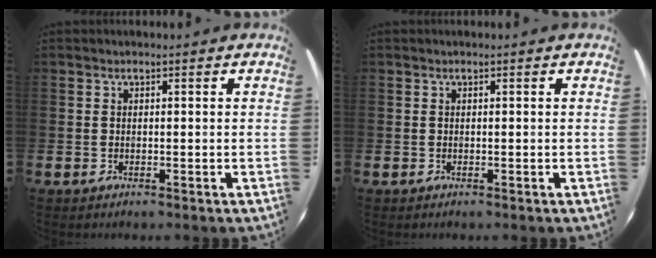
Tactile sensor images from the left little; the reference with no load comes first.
{"total": 0.0}